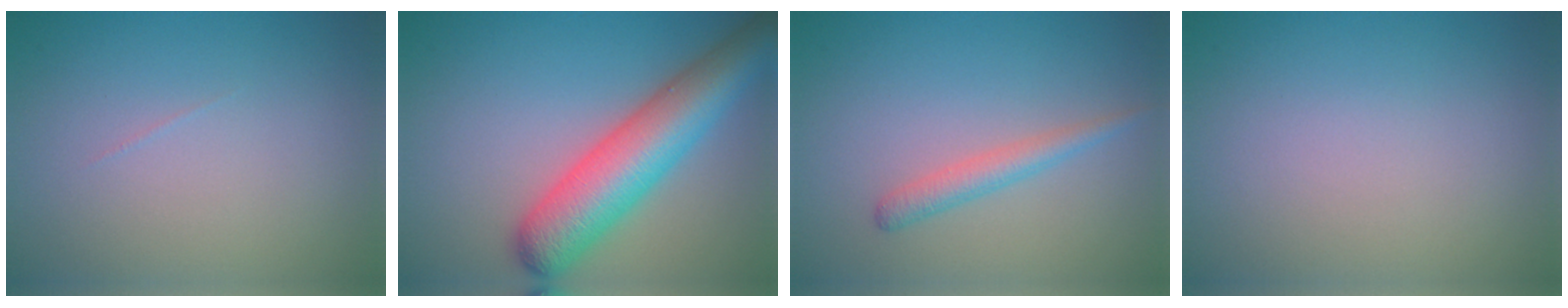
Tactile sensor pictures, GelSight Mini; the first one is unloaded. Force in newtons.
{"total": 8.4, "press": 8.4, "slide": 0.3}
{"total": 2.0, "press": 2.0, "slide": 0.1}
{"total": 0.0}